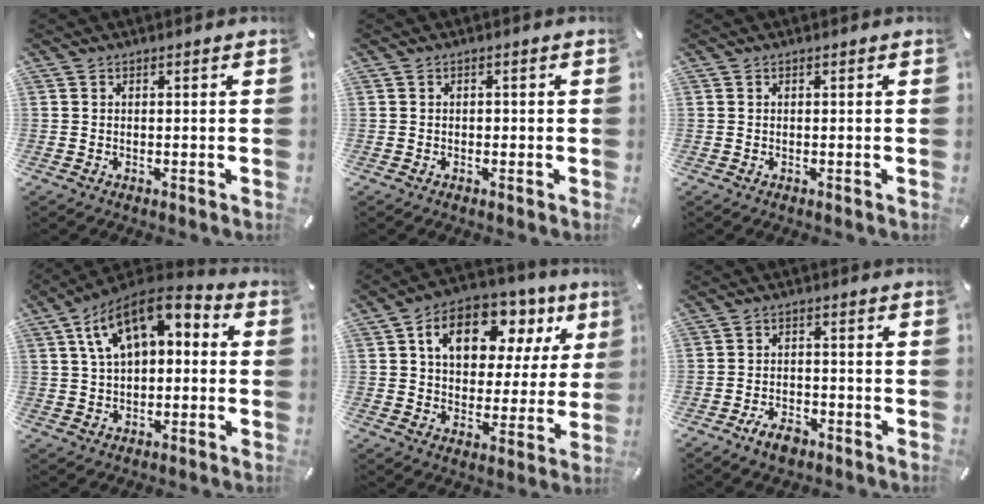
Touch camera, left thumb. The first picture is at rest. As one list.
[{"total": 0.6, "force": [-0.3, 0.5, 0.2], "torque": [-0.003, 0.003, -0.006]}, {"total": 0.0}, {"total": 12.0, "force": [5.0, 7.3, 8.1], "torque": [-0.157, -0.013, 0.091]}, {"total": 14.5, "force": [6.5, 10.0, 8.2], "torque": [-0.131, -0.020, 0.116]}, {"total": 4.9, "force": [-3.6, 2.7, 2.1], "torque": [-0.042, 0.019, -0.068]}]